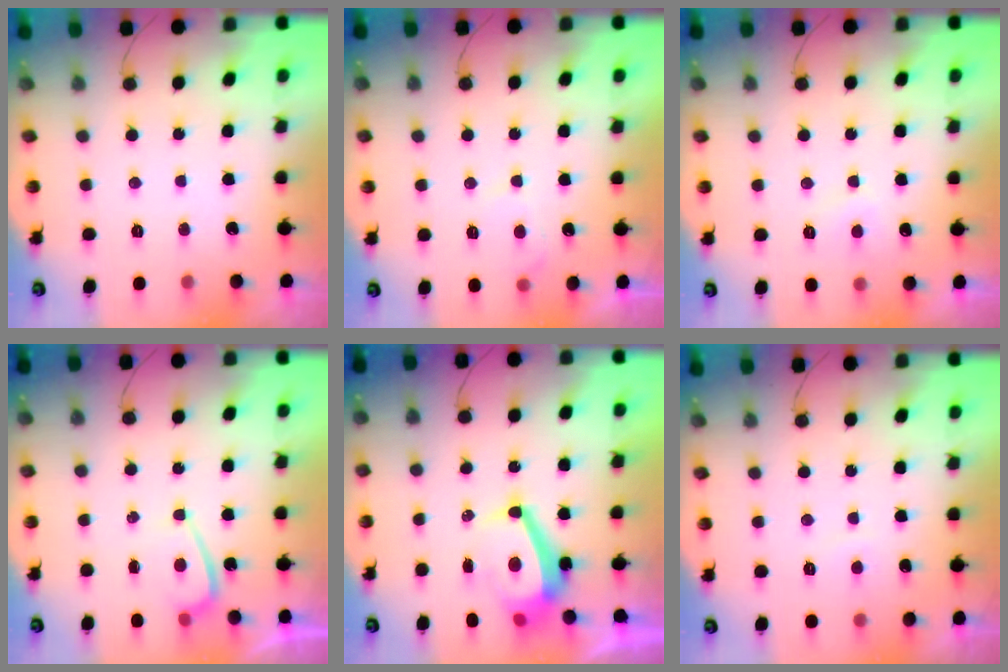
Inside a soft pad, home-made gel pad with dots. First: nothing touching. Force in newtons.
{"total": 2.7, "press": 2.6, "slide": 0.6}
{"total": 3.0, "press": 3.0, "slide": 0.4}
{"total": 3.8, "press": 3.8, "slide": 0.1}
{"total": 8.3, "press": 8.3, "slide": 0.5}
{"total": 0.8, "press": 0.6, "slide": 0.5}